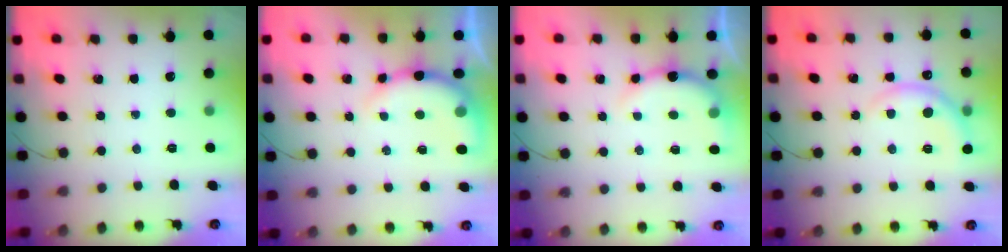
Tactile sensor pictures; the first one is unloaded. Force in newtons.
{"total": 8.7, "press": 8.5, "slide": 1.4}
{"total": 6.7, "press": 6.6, "slide": 1.2}
{"total": 7.2, "press": 7.2, "slide": 0.6}